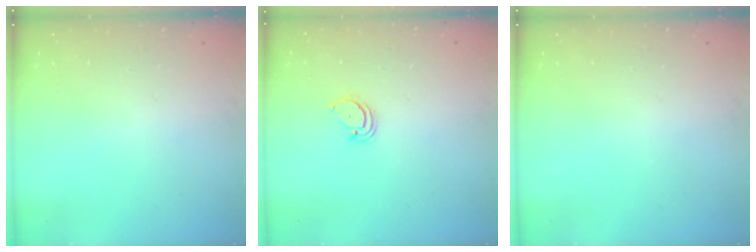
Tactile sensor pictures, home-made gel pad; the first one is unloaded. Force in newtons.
{"total": 3.0, "press": 3.0, "slide": 0.2}
{"total": 0.0}